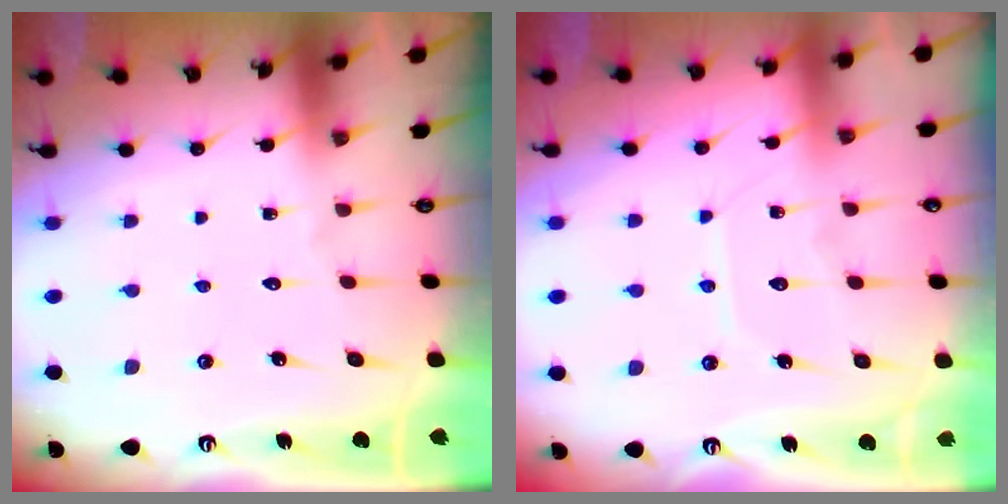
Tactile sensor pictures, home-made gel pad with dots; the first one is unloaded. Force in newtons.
{"total": 6.6, "press": 6.6, "slide": 0.7}